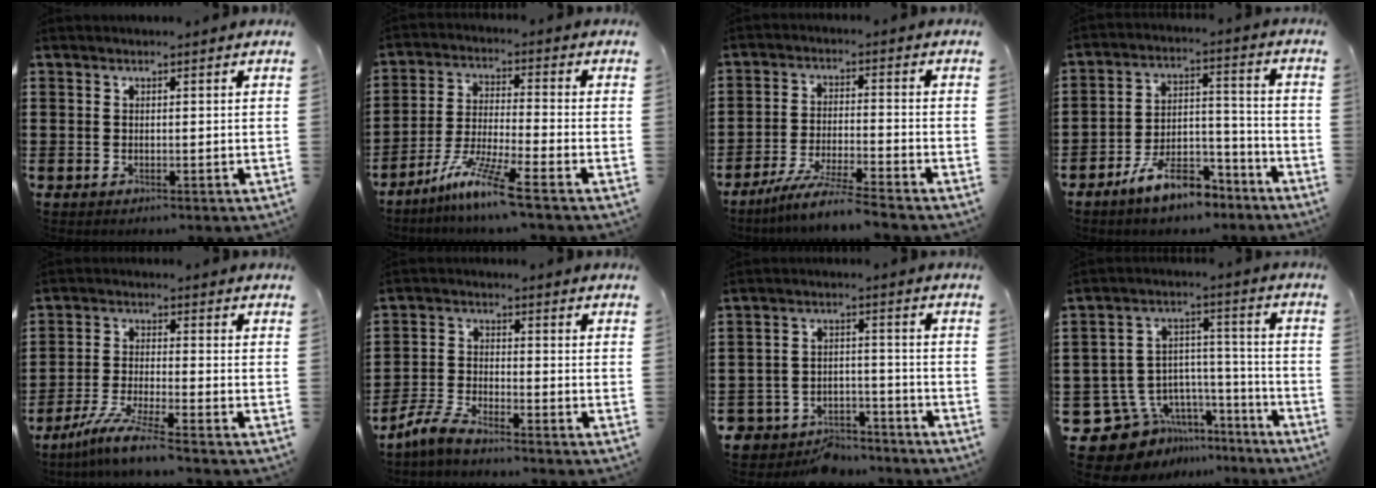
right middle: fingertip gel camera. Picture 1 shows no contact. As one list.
[{"total": 8.4, "force": [-6.5, -0.3, 5.3], "torque": [-0.111, -0.015, -0.127]}, {"total": 6.1, "force": [-5.4, -0.6, 2.8], "torque": [-0.054, -0.018, -0.104]}, {"total": 9.2, "force": [-7.3, 3.1, 4.7], "torque": [-0.084, 0.024, -0.137]}, {"total": 6.0, "force": [-4.9, -0.4, 3.4], "torque": [-0.081, -0.019, -0.098]}, {"total": 4.7, "force": [-4.3, 0.4, 1.9], "torque": [-0.060, -0.008, -0.090]}, {"total": 6.9, "force": [-6.5, 2.1, 0.5], "torque": [-0.014, 0.023, -0.133]}, {"total": 11.0, "force": [-8.9, 6.2, 2.1], "torque": [-0.066, 0.015, -0.165]}]